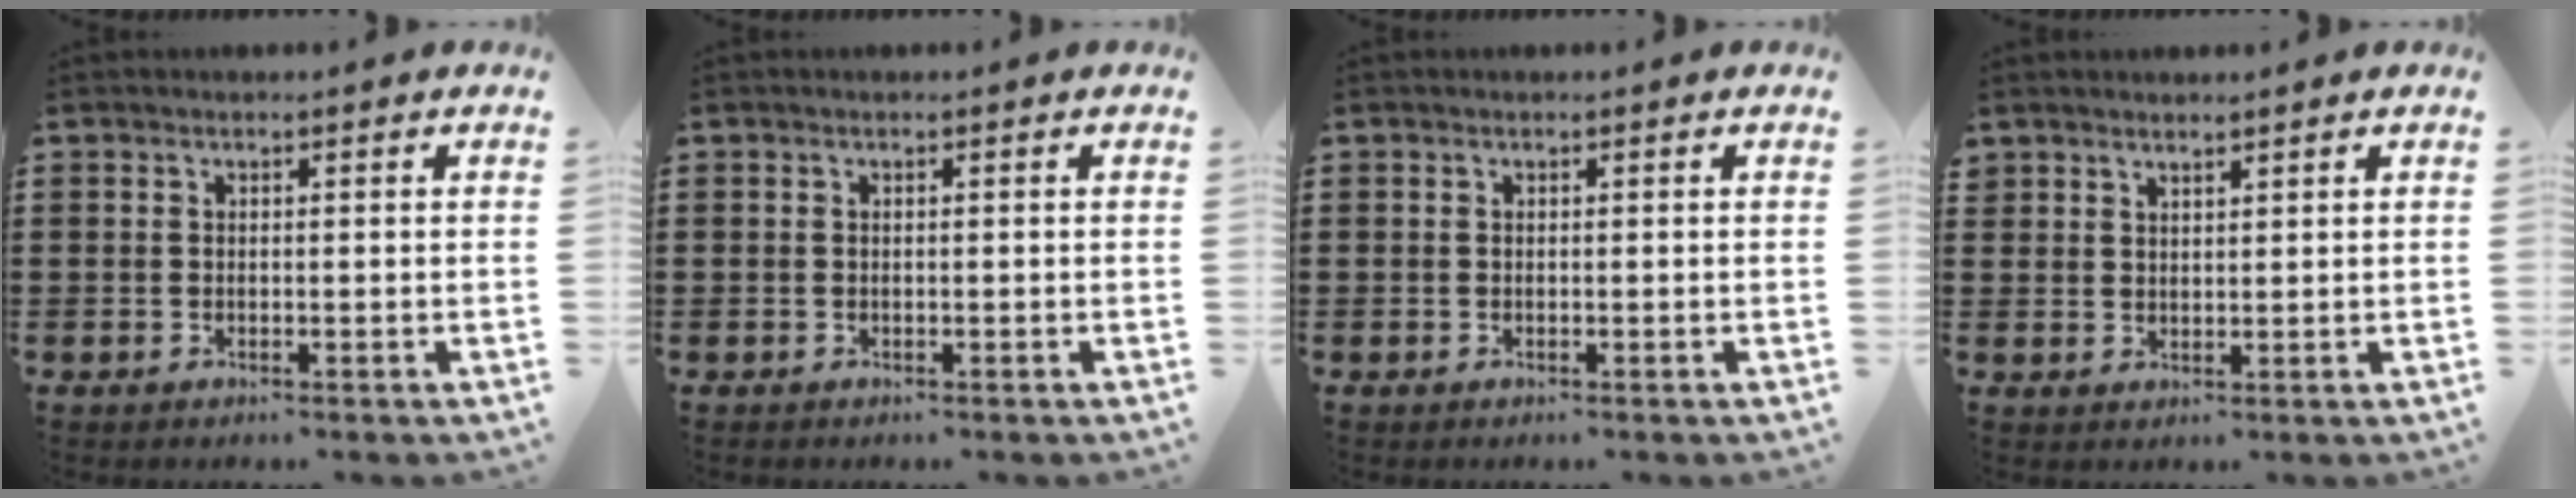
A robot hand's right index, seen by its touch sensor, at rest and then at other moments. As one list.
[{"total": 0.0}, {"total": 0.0}, {"total": 1.9, "force": [1.9, 0.5, 0.0], "torque": [-0.003, 0.003, 0.037]}]